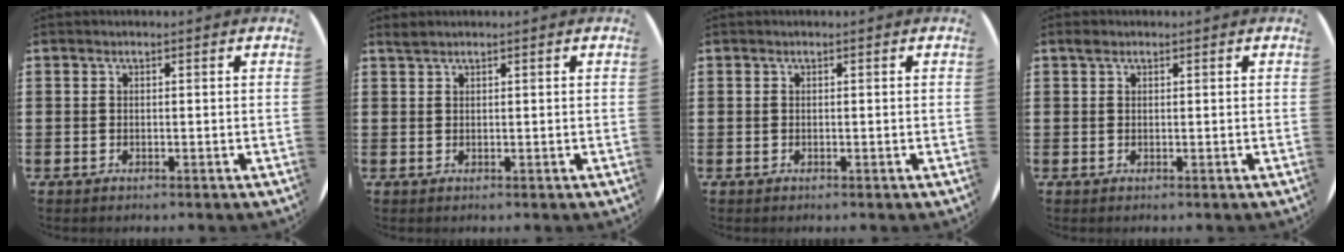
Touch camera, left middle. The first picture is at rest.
{"total": 0.8, "force": [0.8, -0.1, 0.2], "torque": [-0.005, 0.000, 0.015]}
{"total": 0.0}
{"total": 0.8, "force": [0.6, 0.5, 0.2], "torque": [0.001, 0.000, 0.011]}